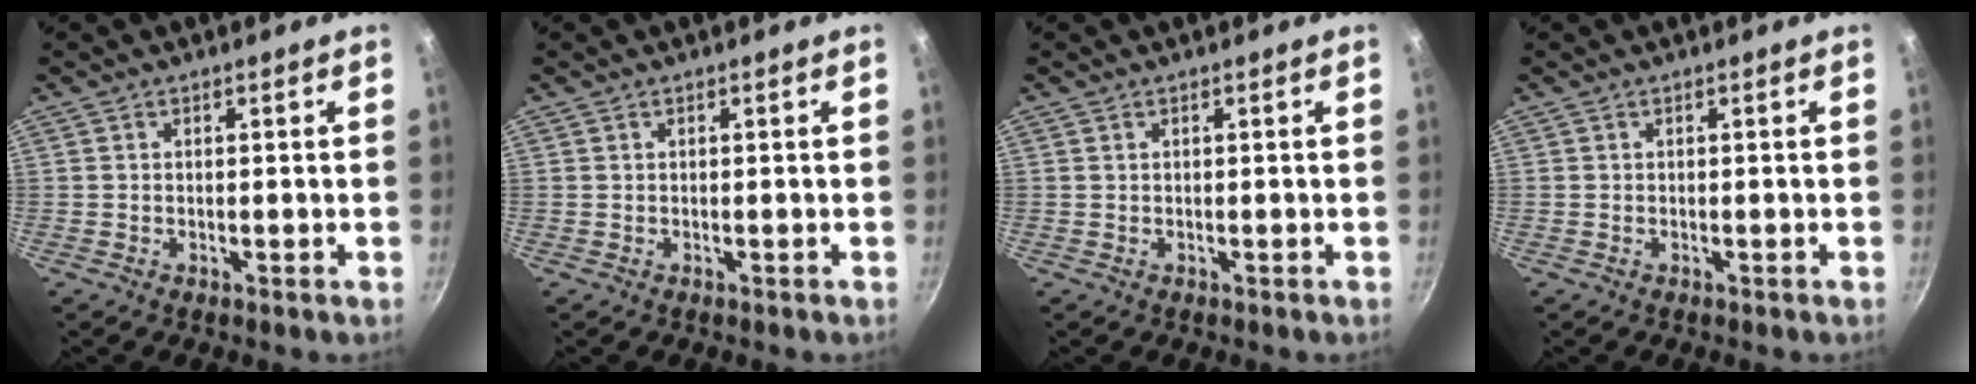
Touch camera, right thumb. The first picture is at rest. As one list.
[{"total": 0.0}, {"total": 0.0}, {"total": 0.0}]